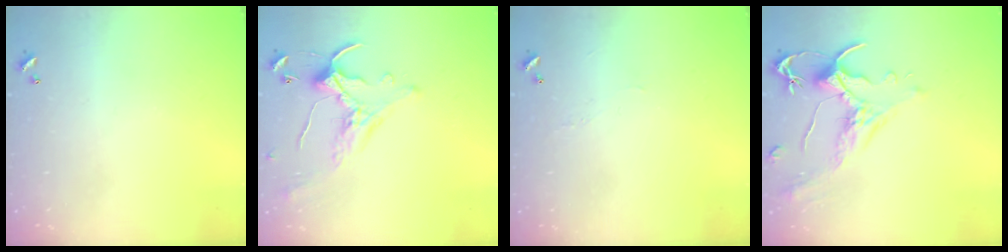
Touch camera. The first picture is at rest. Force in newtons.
{"total": 1.1, "press": 0.3, "slide": 1.0}
{"total": 0.9, "press": 0.7, "slide": 0.6}
{"total": 1.5, "press": 1.0, "slide": 1.1}